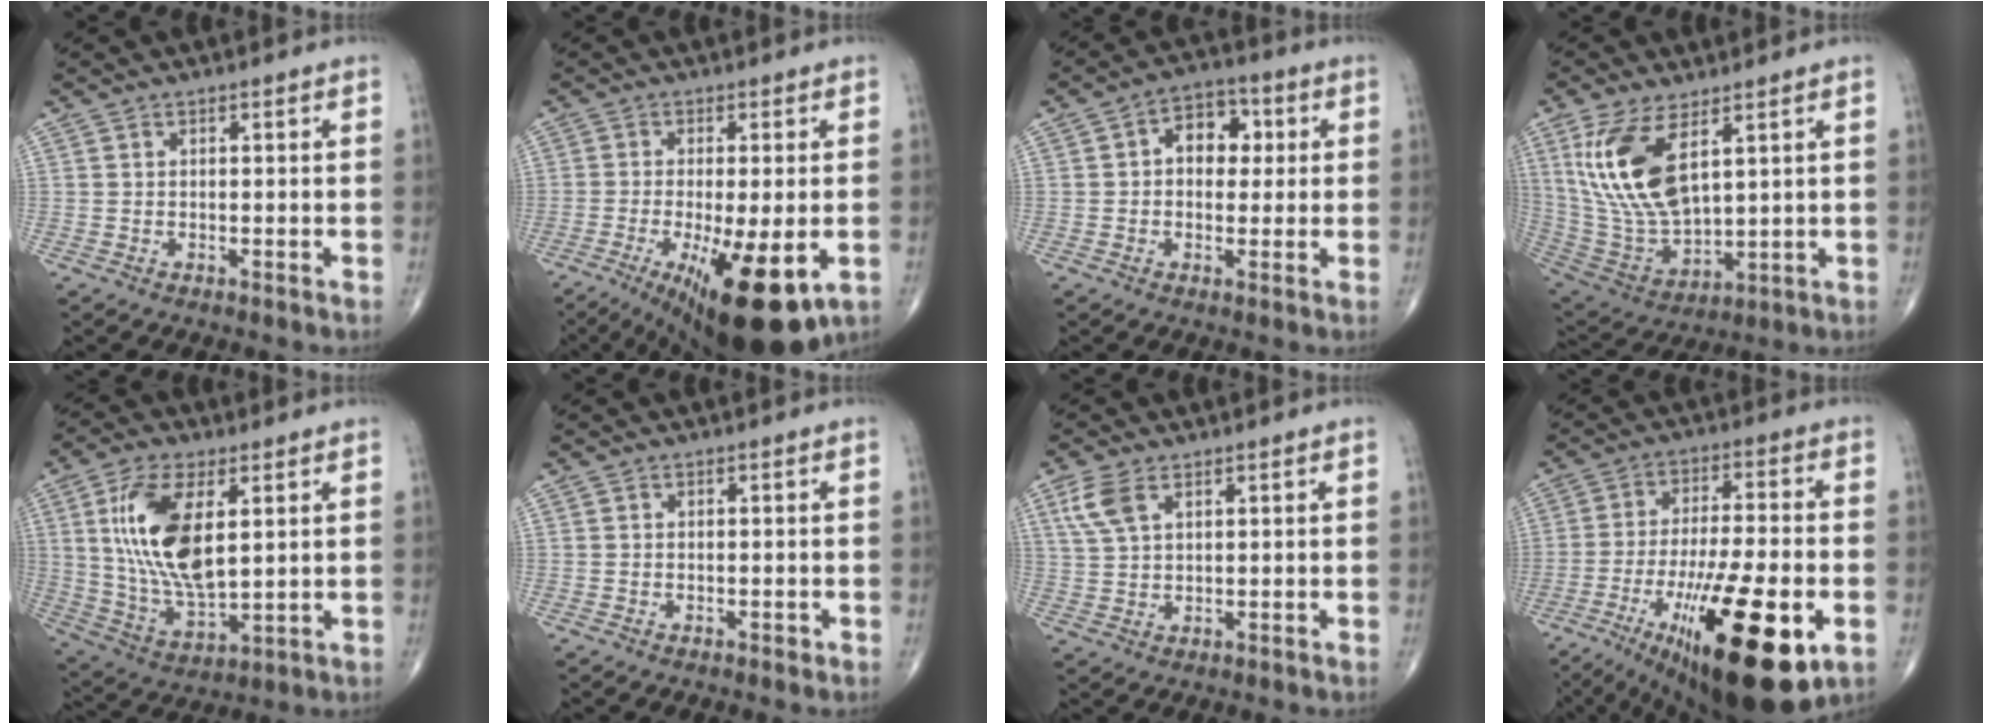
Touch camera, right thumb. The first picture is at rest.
{"total": 16.5, "force": [-5.9, 5.1, 14.6], "torque": [-0.210, -0.020, -0.074]}
{"total": 8.1, "force": [1.3, 5.7, 5.5], "torque": [-0.047, 0.016, 0.011]}
{"total": 16.5, "force": [6.3, 7.6, 13.3], "torque": [-0.262, -0.027, 0.138]}
{"total": 16.9, "force": [4.2, 7.8, 14.4], "torque": [-0.277, -0.020, 0.088]}
{"total": 0.6, "force": [-0.4, 0.4, 0.4], "torque": [-0.005, 0.000, -0.006]}
{"total": 5.3, "force": [2.6, 2.7, 3.8], "torque": [-0.090, 0.002, 0.060]}
{"total": 25.7, "force": [-9.4, 7.7, 22.6], "torque": [-0.352, -0.002, -0.134]}